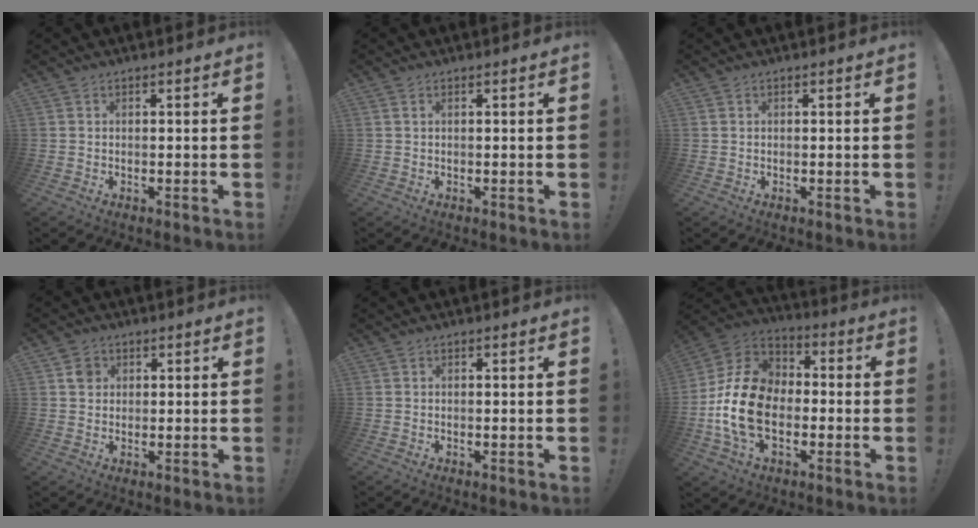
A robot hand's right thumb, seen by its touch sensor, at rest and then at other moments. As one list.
[{"total": 1.0, "force": [0.4, 0.3, 0.8], "torque": [-0.023, 0.004, 0.009]}, {"total": 0.0}, {"total": 3.3, "force": [1.2, 3.0, 0.8], "torque": [-0.003, -0.002, 0.021]}, {"total": 0.0}, {"total": 18.9, "force": [-3.9, 13.2, 12.9], "torque": [-0.247, 0.038, -0.061]}]